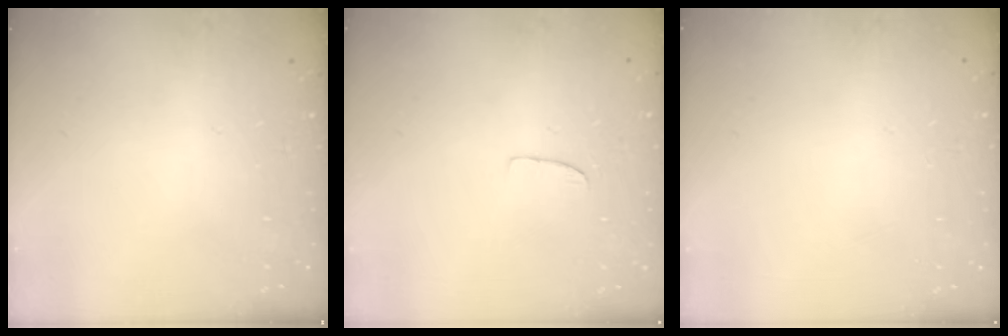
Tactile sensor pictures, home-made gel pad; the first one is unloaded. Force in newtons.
{"total": 4.7, "press": 4.7, "slide": 0.3}
{"total": 0.0}